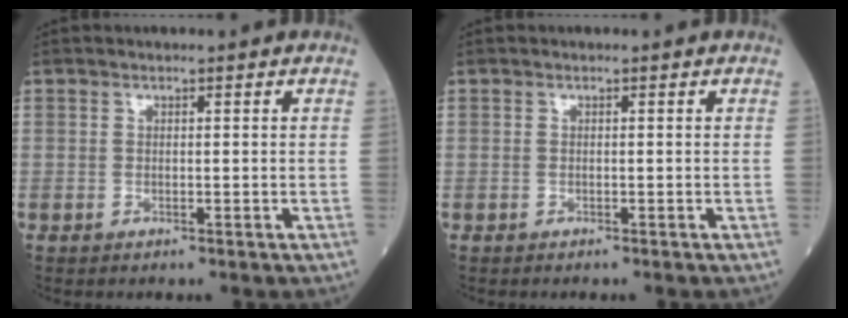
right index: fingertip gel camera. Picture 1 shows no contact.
{"total": 0.0}